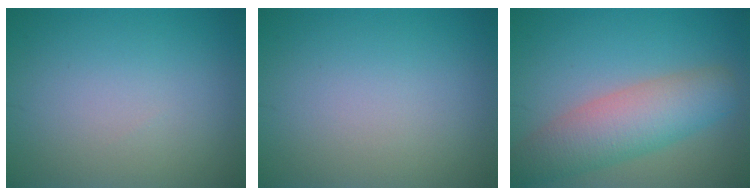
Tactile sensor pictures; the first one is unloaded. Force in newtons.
{"total": 0.0}
{"total": 6.4, "press": 6.4, "slide": 0.4}